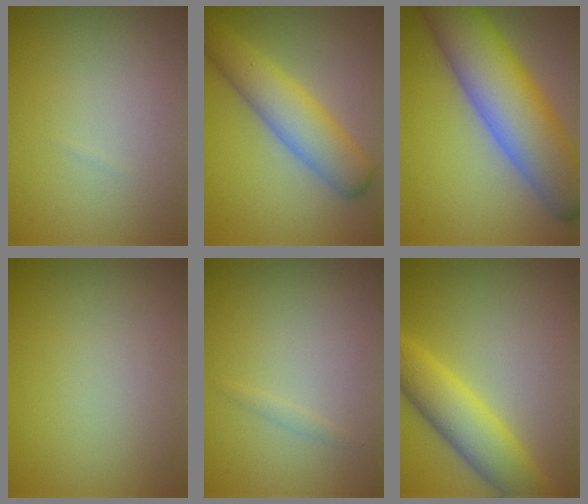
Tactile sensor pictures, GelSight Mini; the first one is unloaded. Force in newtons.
{"total": 5.6, "press": 5.6, "slide": 0.2}
{"total": 11.2, "press": 11.2, "slide": 0.3}
{"total": 0.0}
{"total": 0.5, "press": 0.5, "slide": 0.1}
{"total": 5.7, "press": 5.7, "slide": 0.3}